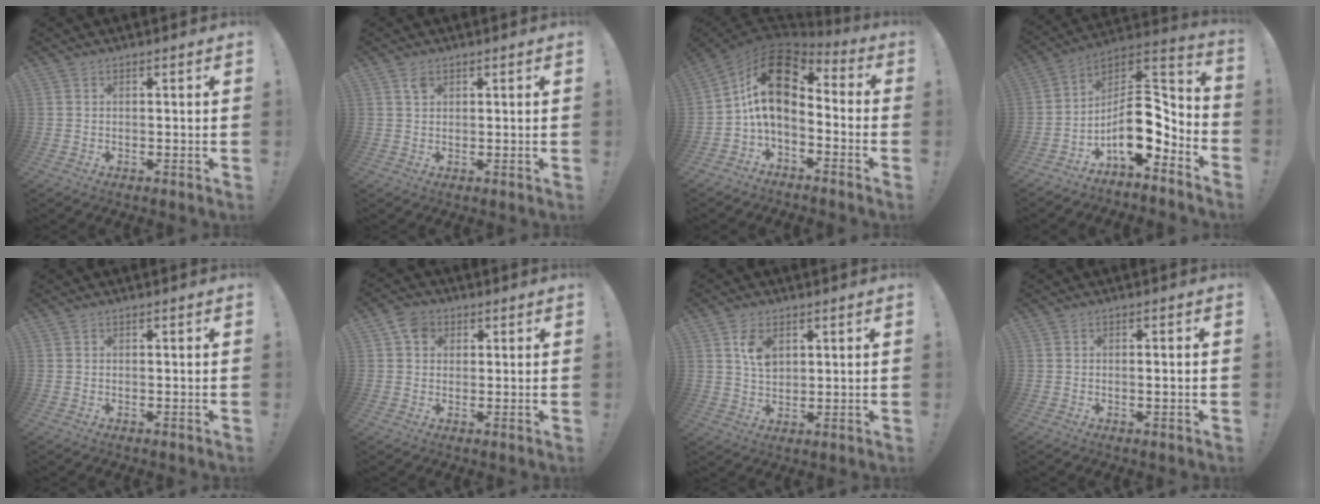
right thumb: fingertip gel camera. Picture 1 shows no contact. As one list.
[{"total": 2.0, "force": [1.3, 1.3, 1.0], "torque": [-0.013, -0.004, 0.023]}, {"total": 15.9, "force": [3.1, 9.2, 12.7], "torque": [-0.235, -0.011, 0.055]}, {"total": 14.1, "force": [-2.9, 7.5, 11.5], "torque": [-0.171, -0.005, -0.043]}, {"total": 0.0}, {"total": 5.2, "force": [2.1, 4.3, 2.2], "torque": [-0.036, 0.002, 0.038]}, {"total": 6.3, "force": [2.8, 4.1, 3.9], "torque": [-0.060, -0.010, 0.051]}, {"total": 1.5, "force": [-0.2, -0.2, 1.5], "torque": [-0.018, -0.005, -0.006]}]